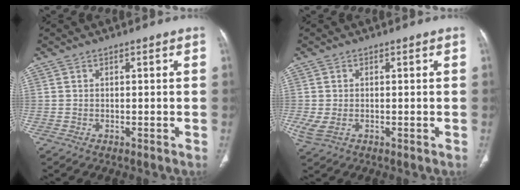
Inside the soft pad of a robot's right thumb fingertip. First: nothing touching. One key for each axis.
{"total": 3.3, "fx": -0.6, "fy": 1.8, "fz": 2.6, "tx": -0.075, "ty": -0.001, "tz": -0.006}